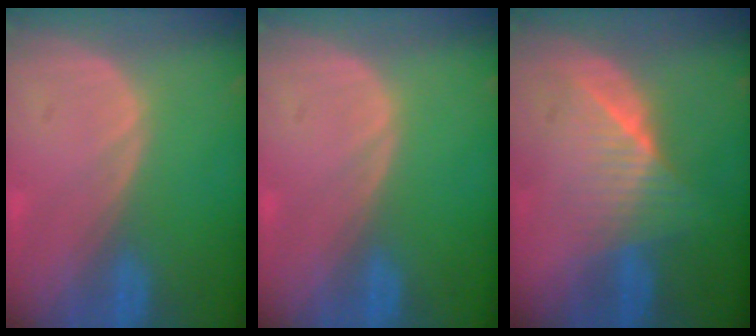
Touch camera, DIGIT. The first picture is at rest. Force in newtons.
{"total": 0.0}
{"total": 6.4, "press": 6.0, "slide": 2.2}